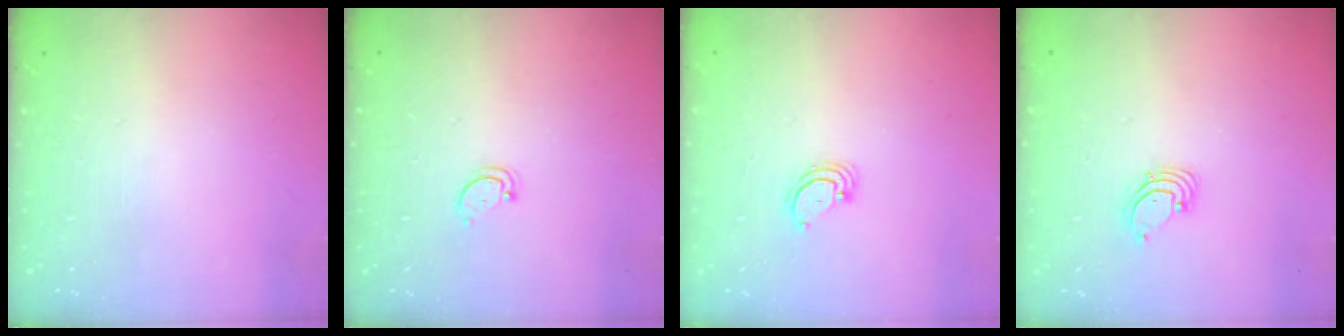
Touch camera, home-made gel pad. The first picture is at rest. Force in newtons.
{"total": 2.6, "press": 2.5, "slide": 0.4}
{"total": 2.8, "press": 2.8, "slide": 0.2}
{"total": 1.5, "press": 1.5, "slide": 0.1}